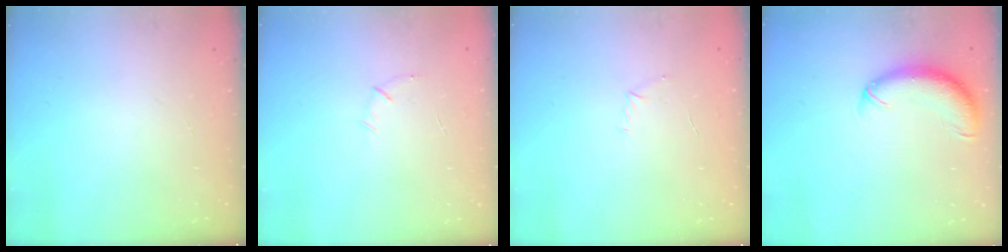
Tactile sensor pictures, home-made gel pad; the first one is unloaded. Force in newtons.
{"total": 5.2, "press": 5.0, "slide": 1.1}
{"total": 4.7, "press": 4.5, "slide": 1.3}
{"total": 11.5, "press": 11.2, "slide": 2.6}